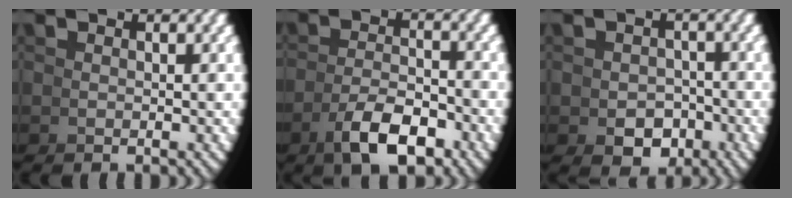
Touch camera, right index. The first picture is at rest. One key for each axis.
{"total": 5.0, "fx": -2.7, "fy": 1.7, "fz": 3.8, "tx": -0.048, "ty": -0.009, "tz": -0.037}
{"total": 3.2, "fx": -1.5, "fy": 2.5, "fz": 1.3, "tx": -0.002, "ty": -0.012, "tz": -0.018}